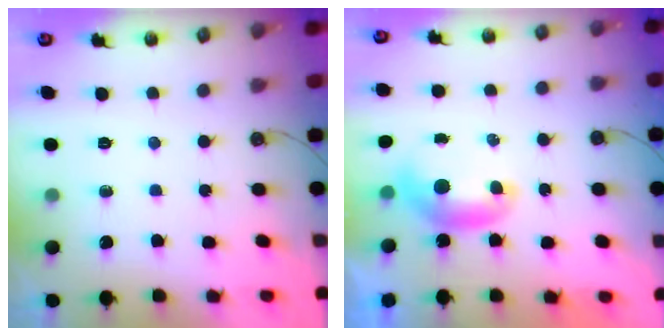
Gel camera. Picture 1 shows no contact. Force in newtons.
{"total": 0.0}